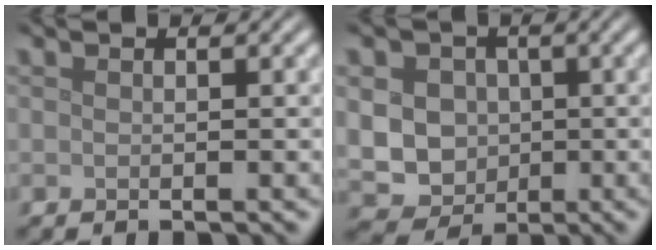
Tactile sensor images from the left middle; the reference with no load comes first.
{"total": 8.3, "force": [0.5, 7.6, 3.4], "torque": [-0.062, 0.018, -0.014]}